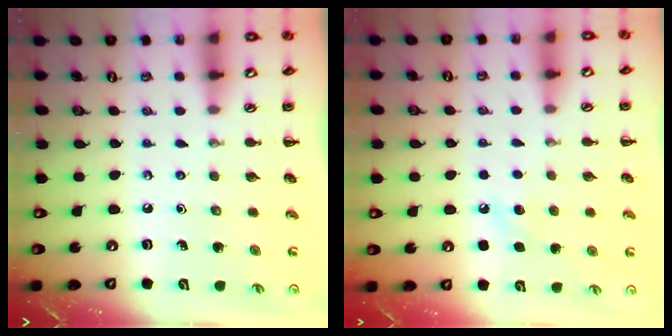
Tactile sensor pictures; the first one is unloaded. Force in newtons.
{"total": 4.8, "press": 4.7, "slide": 1.2}